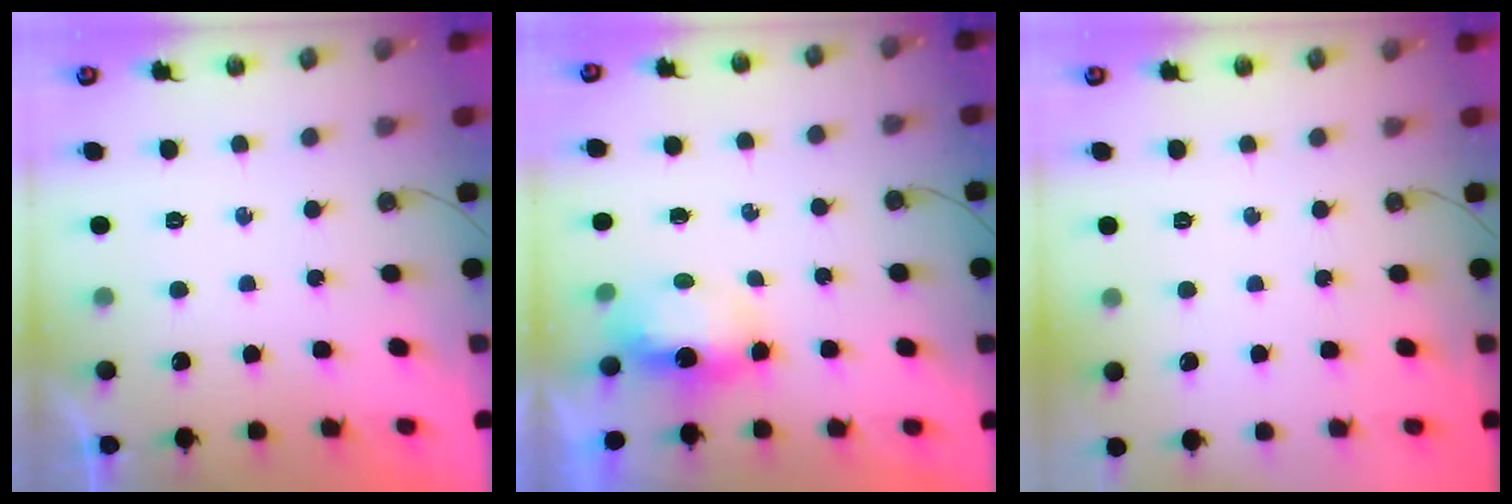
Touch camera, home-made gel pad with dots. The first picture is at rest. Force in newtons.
{"total": 6.2, "press": 6.2, "slide": 0.6}
{"total": 0.0}